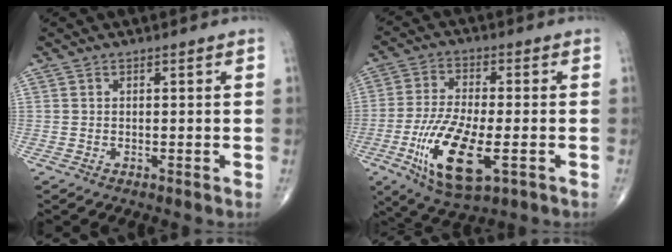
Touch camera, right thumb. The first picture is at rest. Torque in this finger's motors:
{"motor_torque": [1.51, 1.79, 1.61, -0.22, 0.47]}